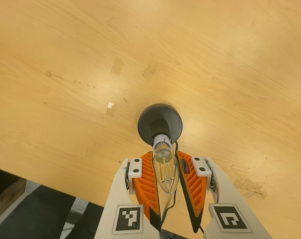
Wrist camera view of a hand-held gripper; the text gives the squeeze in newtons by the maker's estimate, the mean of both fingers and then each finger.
{"total": 12.5, "left": 13.1, "right": 12.0}